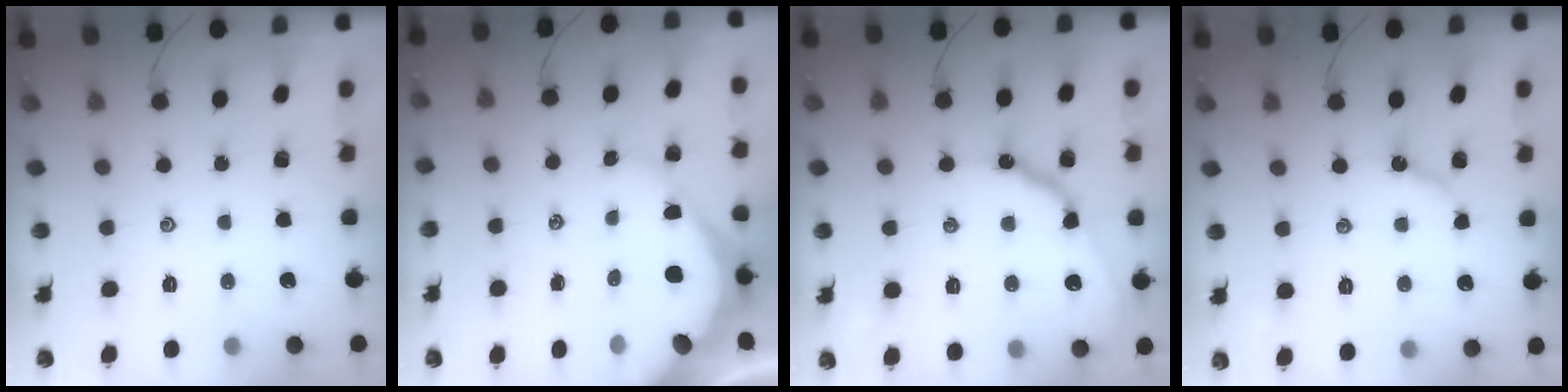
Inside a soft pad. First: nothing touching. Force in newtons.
{"total": 9.9, "press": 9.8, "slide": 1.1}
{"total": 12.4, "press": 12.4, "slide": 0.9}
{"total": 5.1, "press": 5.1, "slide": 0.5}